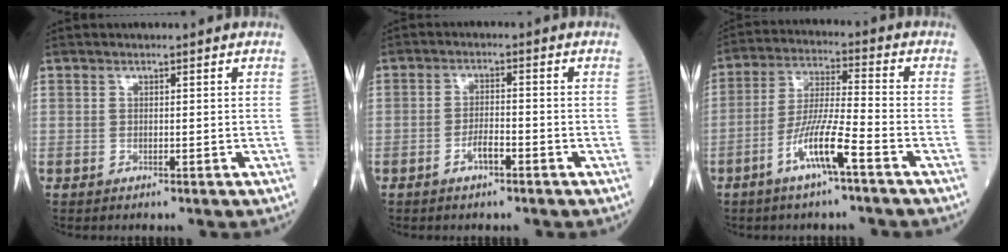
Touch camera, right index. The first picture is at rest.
{"total": 2.8, "force": [-1.6, 0.8, 2.2], "torque": [-0.036, 0.003, -0.031]}
{"total": 8.9, "force": [-4.7, 0.1, 7.6], "torque": [-0.147, -0.002, -0.090]}